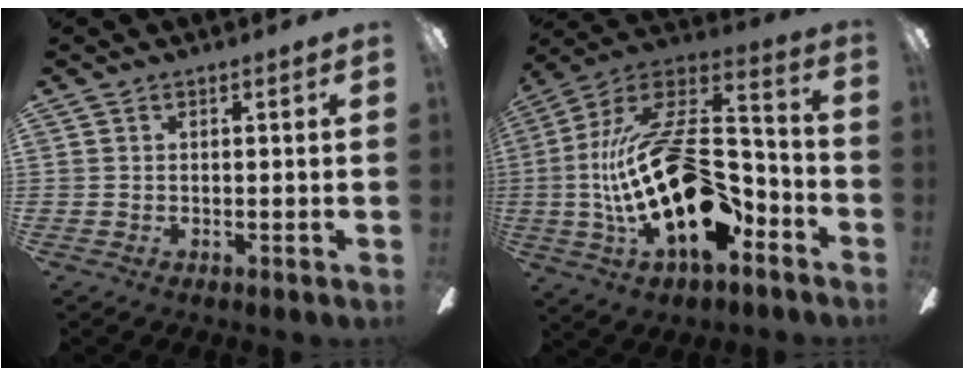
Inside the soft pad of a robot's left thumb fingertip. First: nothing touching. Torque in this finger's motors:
{"motor_torque": [1.41, 3.60, 1.37, 1.40, 0.67]}